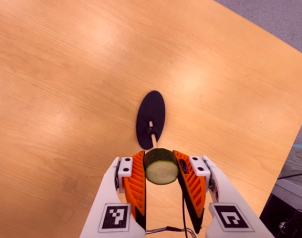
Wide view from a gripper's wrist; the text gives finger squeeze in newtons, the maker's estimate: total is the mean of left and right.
{"total": 11.3, "left": 10.6, "right": 12.0}